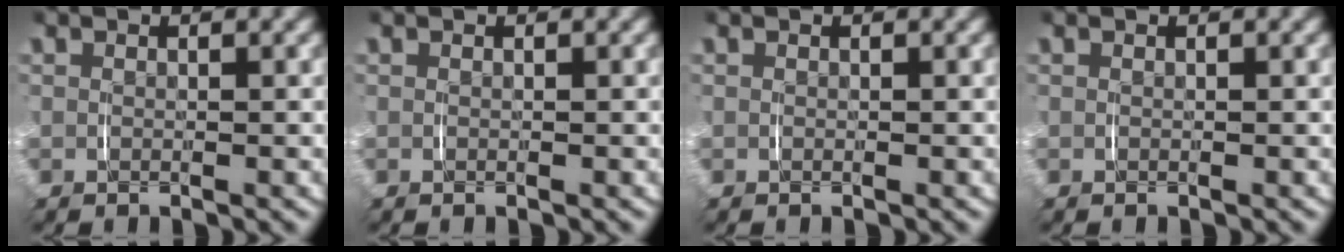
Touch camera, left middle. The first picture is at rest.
{"total": 0.0}
{"total": 0.0}
{"total": 0.0}